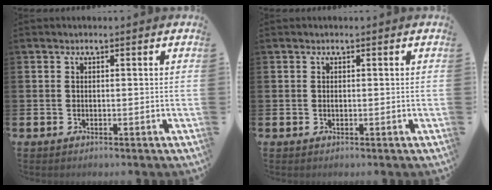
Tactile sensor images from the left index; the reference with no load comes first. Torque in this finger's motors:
{"motor_torque": [0.26, 0.08, -0.03, 0.01]}